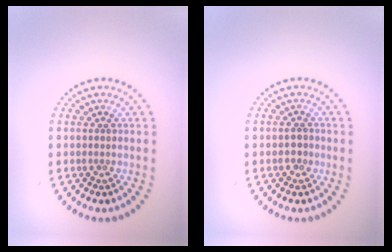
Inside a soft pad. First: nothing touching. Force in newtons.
{"total": 1.0, "press": 0.9, "slide": 0.3}